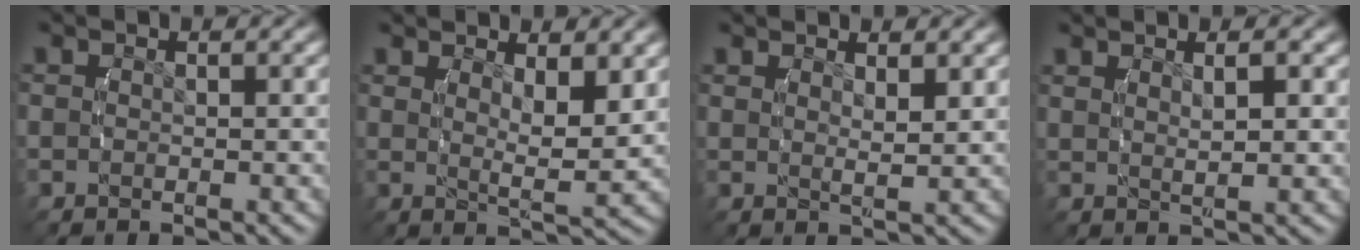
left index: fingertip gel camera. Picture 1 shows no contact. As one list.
[{"total": 3.5, "force": [2.1, 0.2, 2.9], "torque": [-0.041, -0.013, 0.038]}, {"total": 2.0, "force": [1.6, -0.3, 1.1], "torque": [-0.014, -0.006, 0.031]}, {"total": 2.7, "force": [1.7, 0.1, 2.1], "torque": [-0.028, 0.001, 0.035]}]